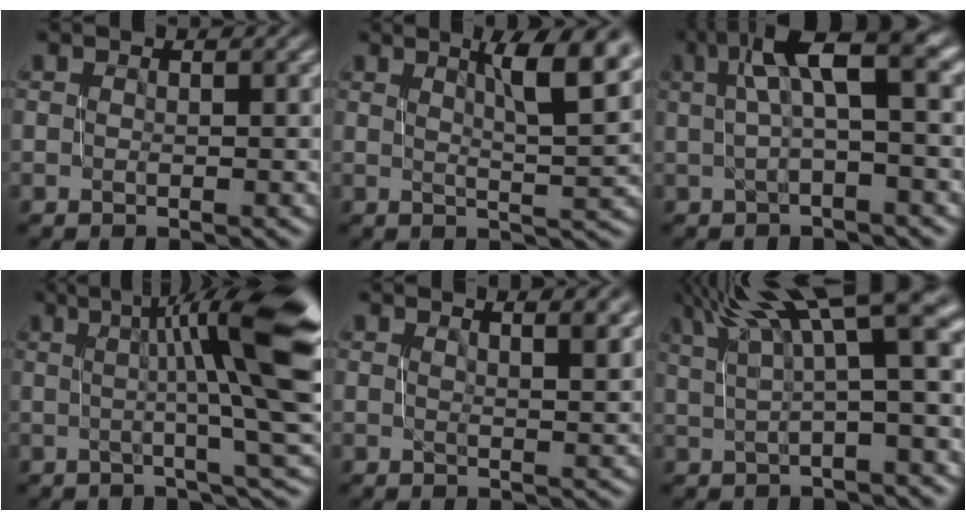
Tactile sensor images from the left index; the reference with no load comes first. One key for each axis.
{"total": 7.2, "fx": 3.1, "fy": 1.5, "fz": 6.3, "tx": -0.073, "ty": 0.008, "tz": 0.048}
{"total": 6.7, "fx": 1.8, "fy": 1.6, "fz": 6.2, "tx": -0.098, "ty": 0.024, "tz": 0.022}
{"total": 11.7, "fx": 2.2, "fy": 2.1, "fz": 11.3, "tx": -0.141, "ty": 0.006, "tz": 0.037}
{"total": 4.6, "fx": 2.4, "fy": 1.5, "fz": 3.6, "tx": -0.022, "ty": 0.013, "tz": 0.020}
{"total": 9.4, "fx": 4.5, "fy": 1.8, "fz": 8.1, "tx": -0.113, "ty": 0.039, "tz": 0.071}